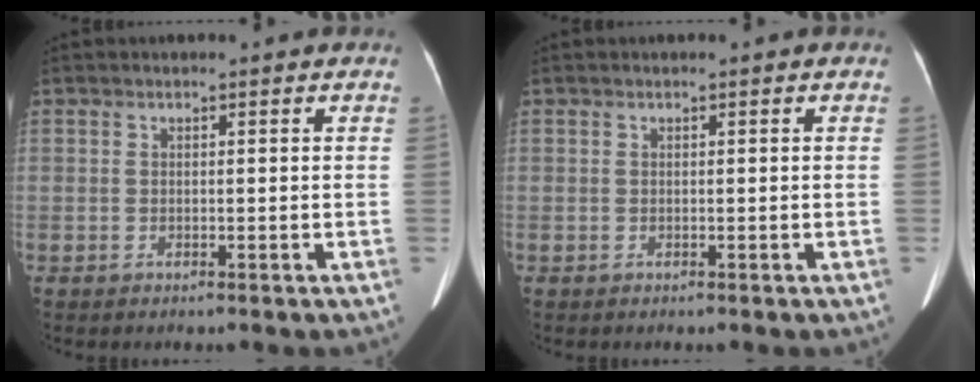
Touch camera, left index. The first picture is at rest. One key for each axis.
{"total": 0.0}